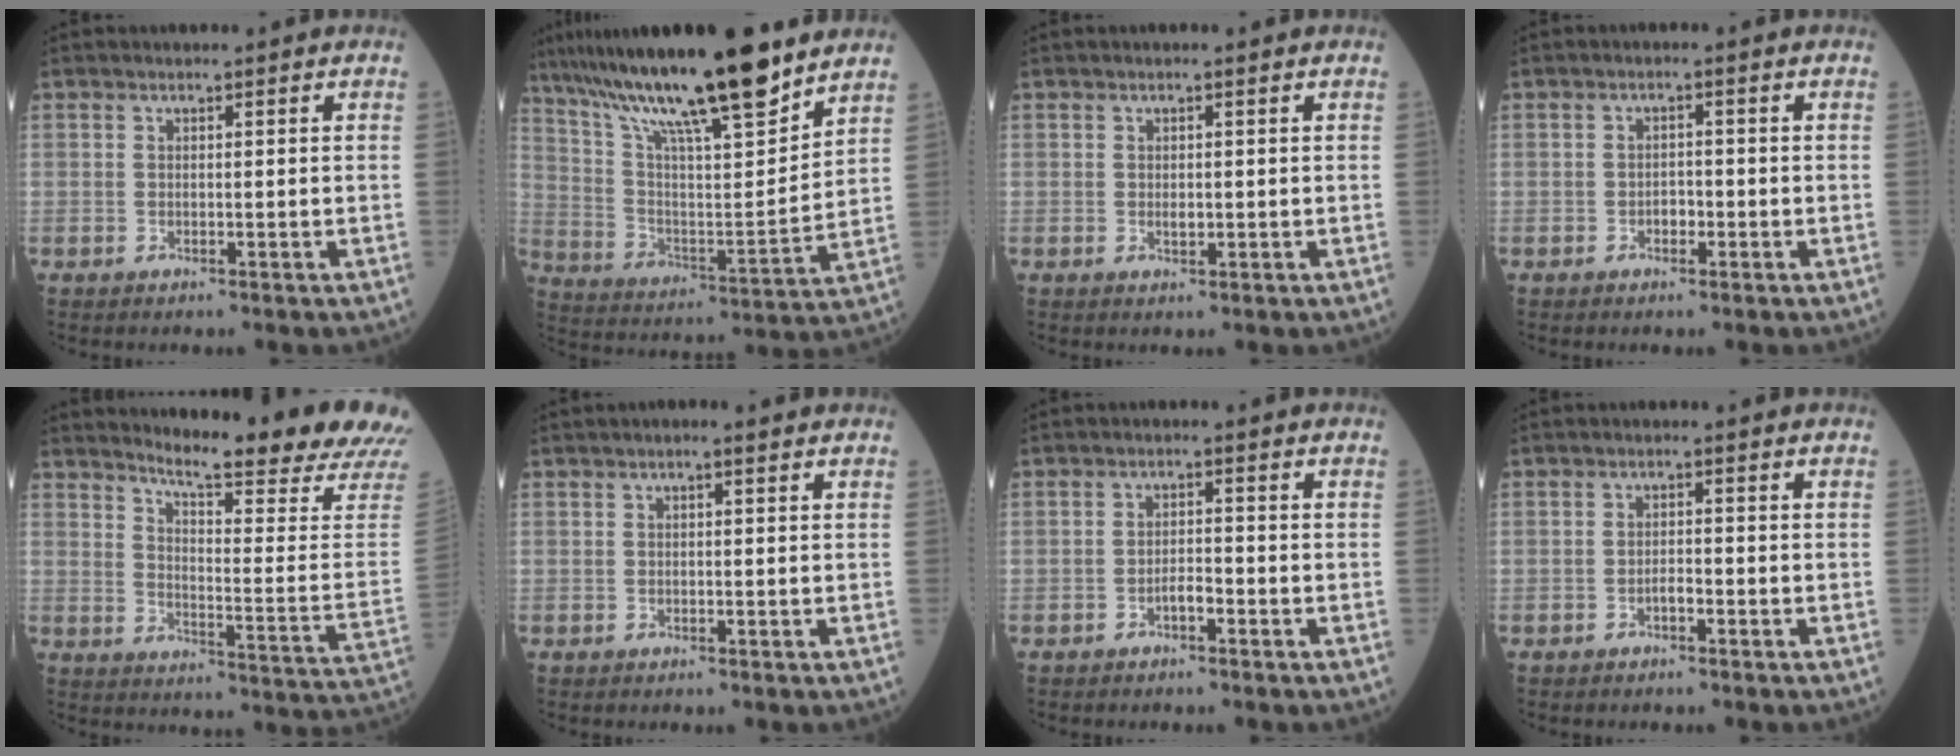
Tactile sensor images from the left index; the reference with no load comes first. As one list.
[{"total": 21.7, "force": [16.7, 2.2, 13.6], "torque": [-0.240, 0.001, 0.291]}, {"total": 1.1, "force": [-0.5, 0.5, 0.8], "torque": [-0.014, -0.006, -0.006]}, {"total": 1.9, "force": [-1.3, 0.9, 1.0], "torque": [-0.013, 0.000, -0.022]}, {"total": 18.7, "force": [17.0, -1.1, 7.7], "torque": [-0.126, -0.112, 0.209]}, {"total": 1.2, "force": [0.3, 0.3, 1.1], "torque": [-0.024, 0.004, 0.000]}, {"total": 2.3, "force": [-1.8, 0.5, 1.4], "torque": [-0.021, -0.001, -0.030]}, {"total": 1.6, "force": [-1.4, 0.3, 0.9], "torque": [-0.014, -0.003, -0.023]}]